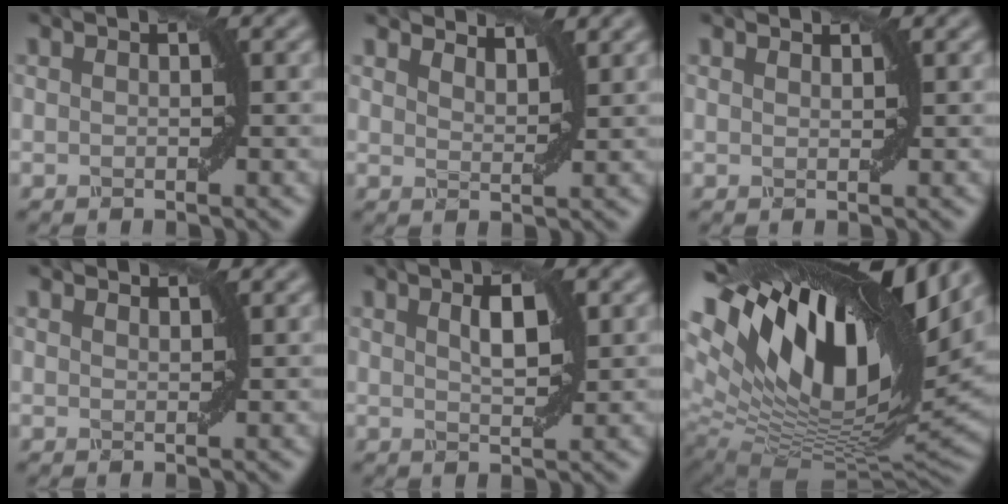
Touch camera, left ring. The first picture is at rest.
{"total": 3.0, "force": [3.0, 0.3, 0.4], "torque": [-0.013, 0.004, 0.041]}
{"total": 0.7, "force": [0.6, -0.1, -0.3], "torque": [0.002, 0.004, 0.010]}
{"total": 0.9, "force": [0.9, -0.1, -0.2], "torque": [0.003, 0.004, 0.015]}
{"total": 2.3, "force": [0.6, 0.7, 2.2], "torque": [-0.041, 0.011, 0.019]}
{"total": 18.5, "force": [7.3, 8.0, 15.0], "torque": [-0.274, 0.037, 0.125]}